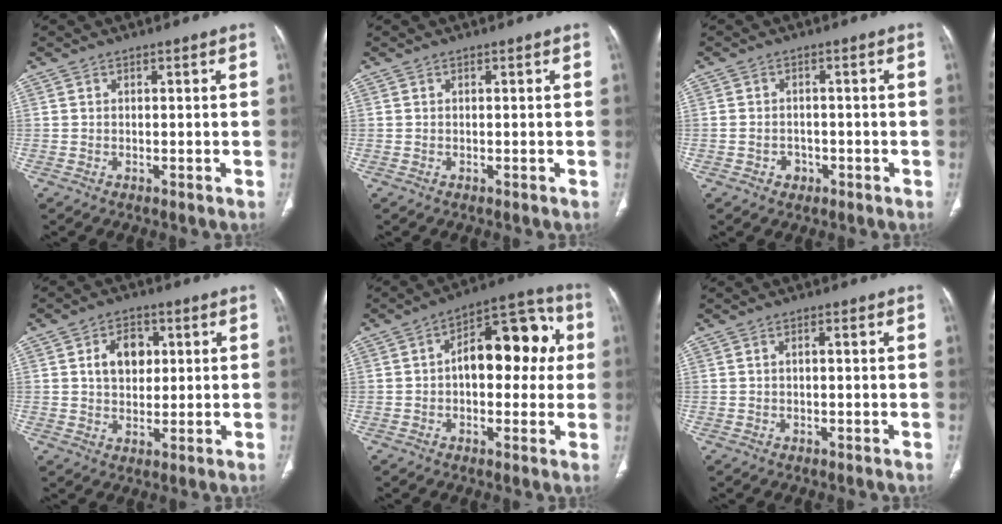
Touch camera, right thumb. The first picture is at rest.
{"total": 0.0}
{"total": 2.6, "force": [-1.1, 2.2, 0.8], "torque": [-0.003, 0.013, -0.013]}
{"total": 7.5, "force": [1.8, 5.3, 5.0], "torque": [-0.052, -0.001, 0.030]}
{"total": 16.2, "force": [1.8, 8.9, 13.4], "torque": [-0.145, 0.042, 0.020]}
{"total": 1.2, "force": [0.1, 0.5, 1.0], "torque": [-0.025, 0.006, 0.002]}